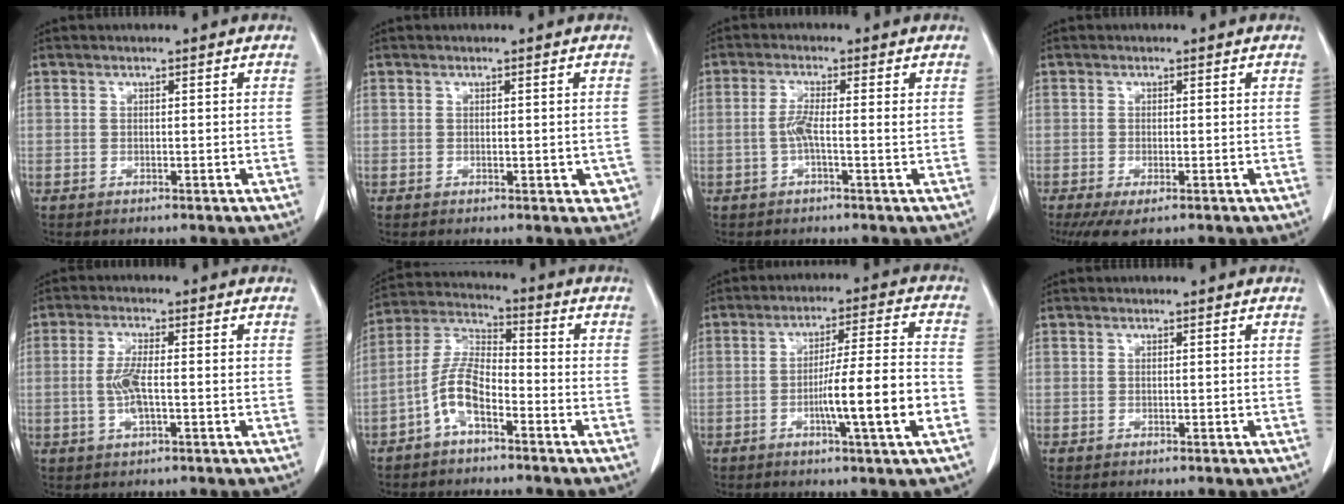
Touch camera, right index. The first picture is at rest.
{"total": 2.8, "force": [-0.4, 1.6, 2.3], "torque": [-0.009, -0.002, -0.002]}
{"total": 3.0, "force": [-0.4, 0.1, 3.0], "torque": [-0.061, 0.003, -0.008]}
{"total": 4.2, "force": [-2.6, 1.2, 3.1], "torque": [-0.053, -0.012, -0.042]}
{"total": 4.9, "force": [-0.6, 1.1, 4.7], "torque": [-0.101, -0.001, -0.012]}
{"total": 7.8, "force": [-3.9, 3.0, 6.0], "torque": [-0.139, 0.020, -0.079]}
{"total": 11.7, "force": [-3.5, -0.4, 11.1], "torque": [-0.179, -0.001, -0.059]}
{"total": 0.0}